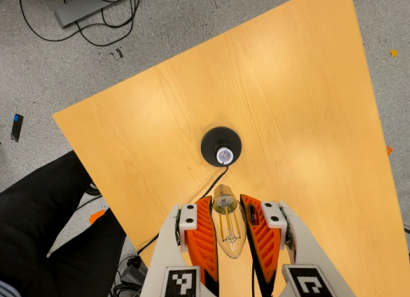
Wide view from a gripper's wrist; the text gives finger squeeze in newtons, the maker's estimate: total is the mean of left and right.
{"total": 23.2, "left": 24.8, "right": 21.5}